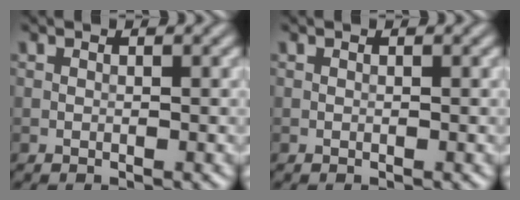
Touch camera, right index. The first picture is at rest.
{"total": 0.0}